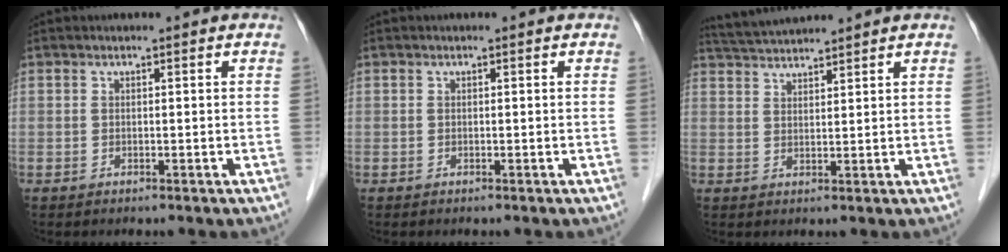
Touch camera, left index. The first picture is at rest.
{"total": 0.0}
{"total": 5.6, "force": [5.4, -0.6, 1.2], "torque": [-0.029, 0.028, 0.102]}